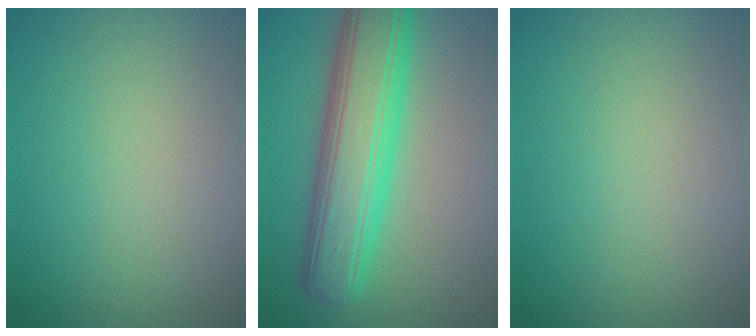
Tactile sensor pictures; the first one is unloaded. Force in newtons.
{"total": 8.9, "press": 8.9, "slide": 0.3}
{"total": 0.0}